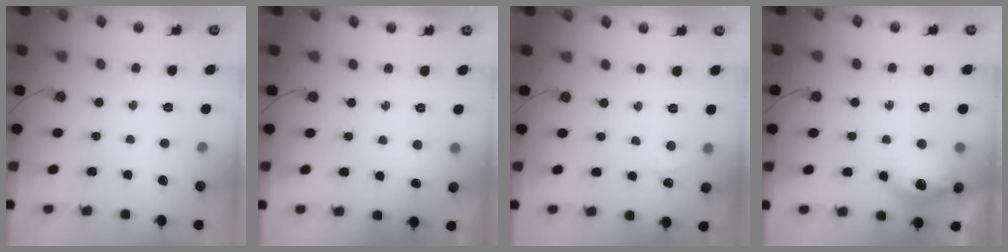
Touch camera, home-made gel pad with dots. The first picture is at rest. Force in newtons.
{"total": 8.8, "press": 2.4, "slide": 8.5}
{"total": 2.4, "press": 2.4, "slide": 0.3}
{"total": 13.9, "press": 13.9, "slide": 1.1}